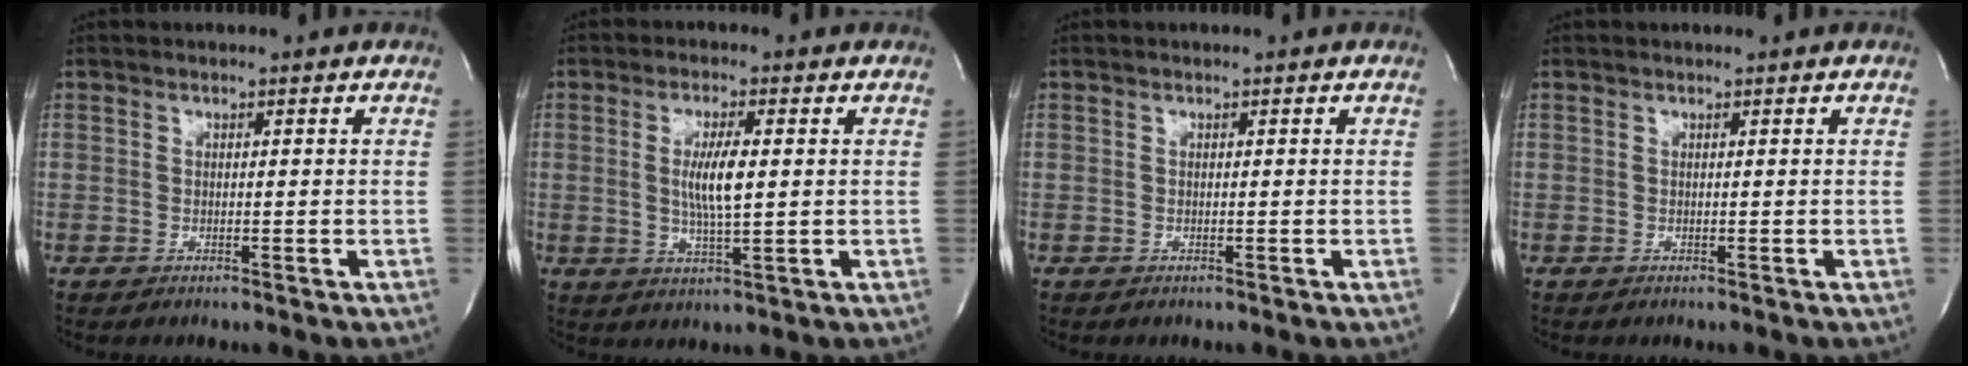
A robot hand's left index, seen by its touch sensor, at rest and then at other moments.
{"total": 5.8, "force": [0.4, 0.8, 5.7], "torque": [-0.112, -0.008, 0.008]}
{"total": 0.0}
{"total": 0.0}